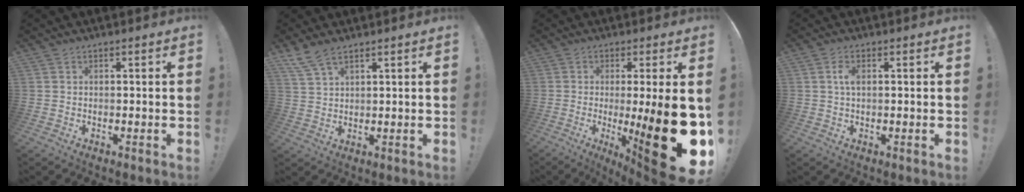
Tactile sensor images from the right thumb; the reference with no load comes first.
{"total": 5.9, "force": [4.5, 1.8, 3.3], "torque": [-0.063, -0.021, 0.087]}
{"total": 25.4, "force": [-3.4, 5.5, 24.6], "torque": [-0.322, -0.020, -0.033]}
{"total": 3.0, "force": [0.5, 1.4, 2.6], "torque": [-0.049, 0.005, 0.006]}